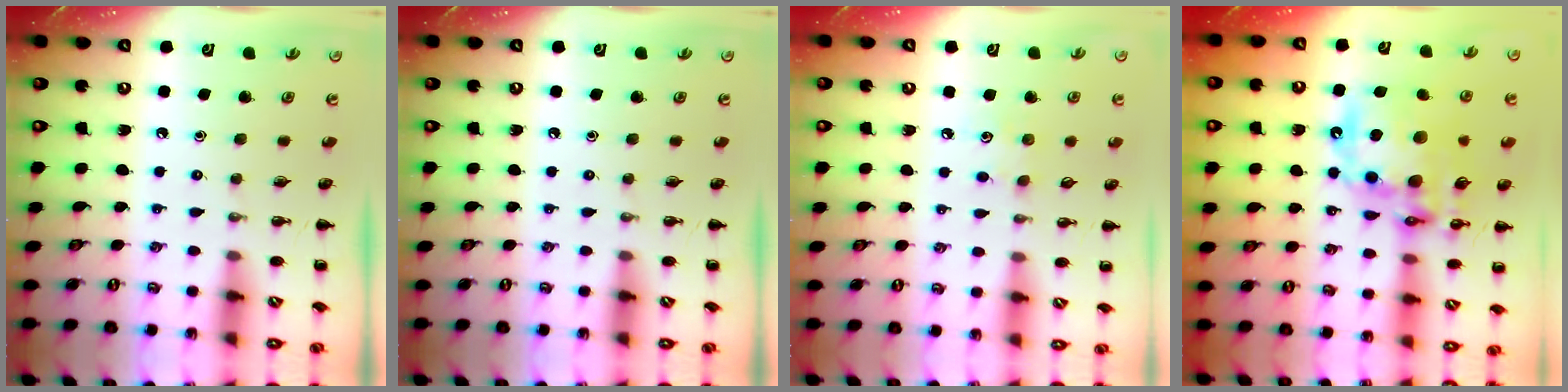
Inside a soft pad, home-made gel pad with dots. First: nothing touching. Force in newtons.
{"total": 0.0}
{"total": 4.0, "press": 3.9, "slide": 1.0}
{"total": 19.9, "press": 19.4, "slide": 4.5}